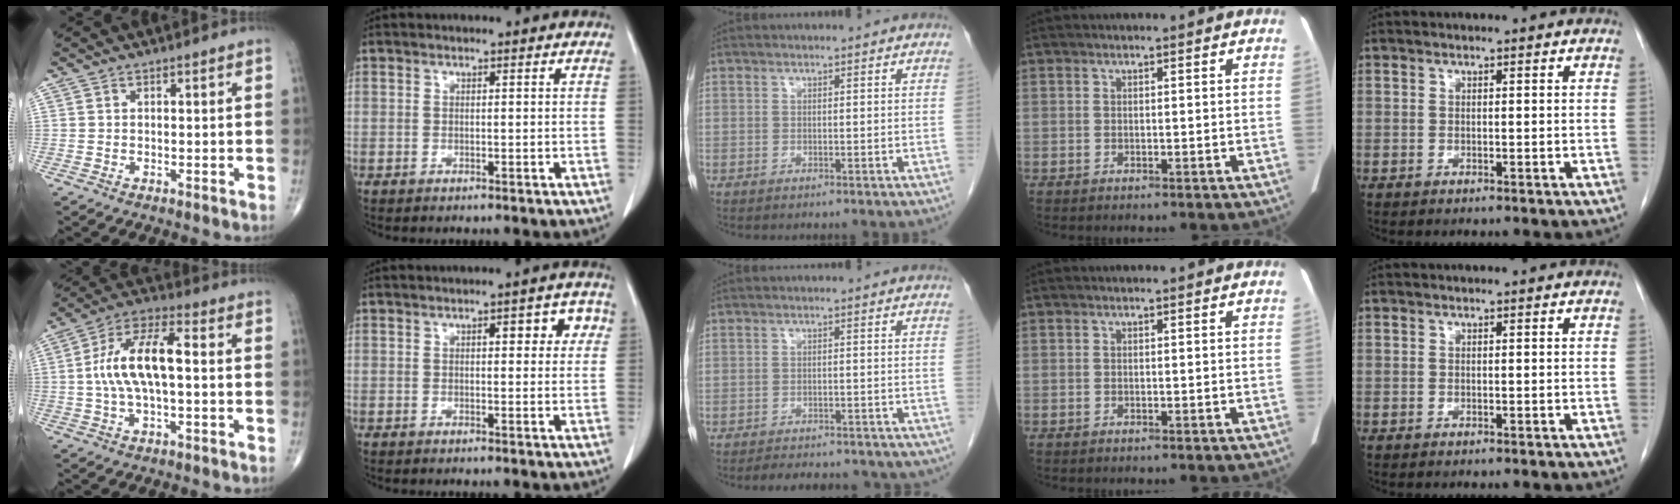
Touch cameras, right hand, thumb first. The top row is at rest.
{"thumb": {"total": 12.7, "force": [0.2, 5.3, 11.5], "torque": [-0.228, 0.035, -0.001]}, "index": {"total": 4.8, "force": [1.5, 1.9, 4.2], "torque": [-0.044, 0.016, 0.014]}, "middle": {"total": 11.4, "force": [-10.2, 3.4, 4.0], "torque": [-0.058, 0.003, -0.112]}}